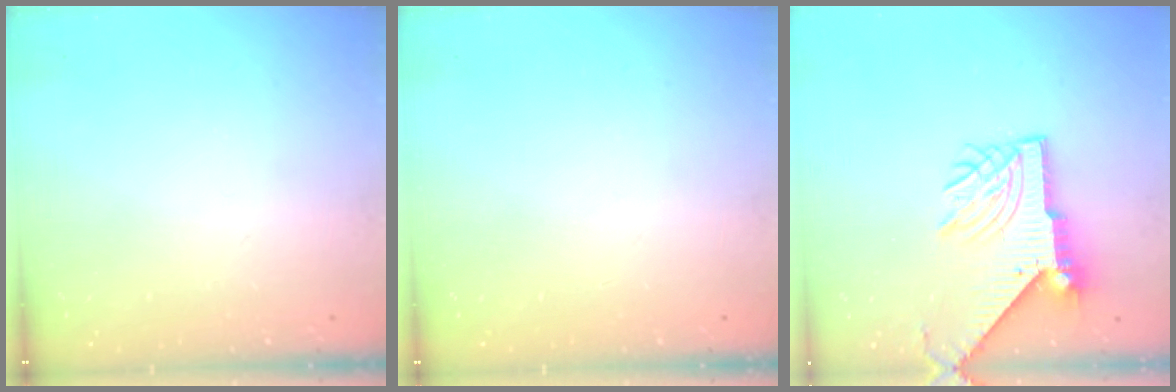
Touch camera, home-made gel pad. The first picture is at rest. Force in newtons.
{"total": 0.0}
{"total": 11.2, "press": 11.1, "slide": 1.3}